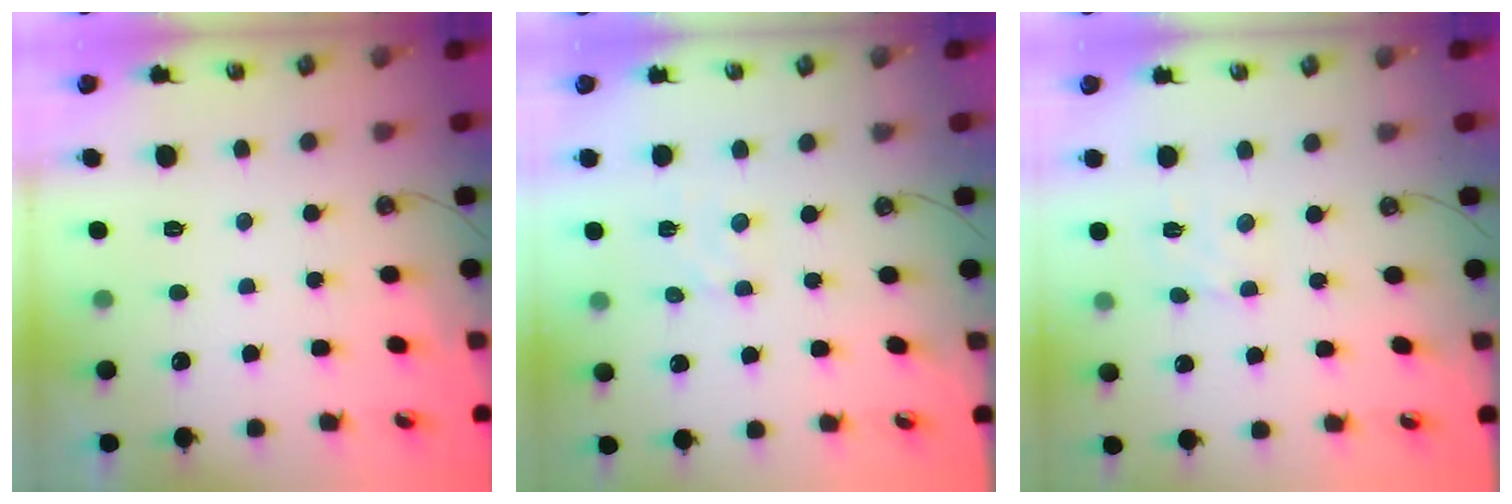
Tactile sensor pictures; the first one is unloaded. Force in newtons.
{"total": 3.4, "press": 3.4, "slide": 0.5}
{"total": 2.9, "press": 2.8, "slide": 0.7}